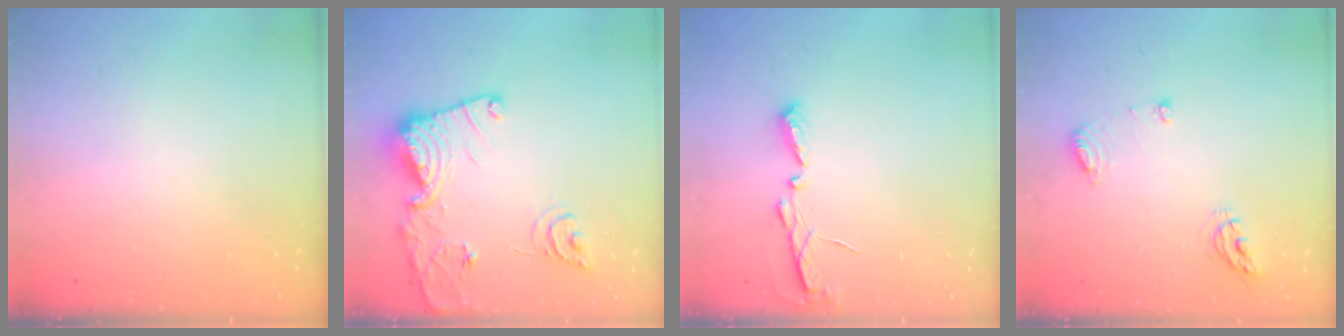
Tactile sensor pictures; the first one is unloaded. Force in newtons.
{"total": 18.1, "press": 18.0, "slide": 2.0}
{"total": 4.9, "press": 4.9, "slide": 0.3}
{"total": 6.9, "press": 6.8, "slide": 0.9}